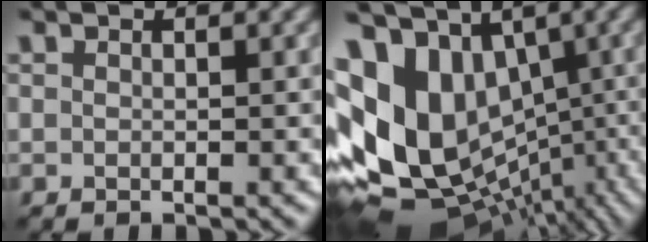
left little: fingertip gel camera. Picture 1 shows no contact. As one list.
[{"total": 14.9, "force": [1.2, 10.7, 10.2], "torque": [-0.201, -0.001, 0.053]}]